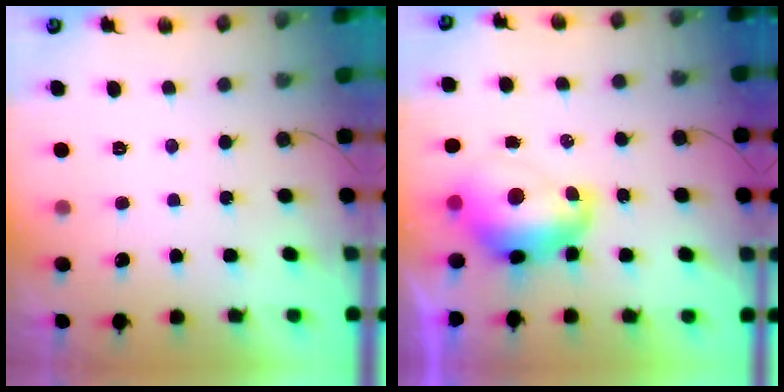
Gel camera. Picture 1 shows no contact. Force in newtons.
{"total": 10.9, "press": 10.8, "slide": 1.0}